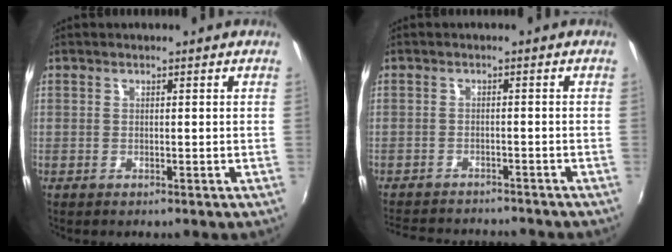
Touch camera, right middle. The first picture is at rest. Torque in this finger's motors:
{"motor_torque": [0.32, -0.51, 0.04, 0.02]}